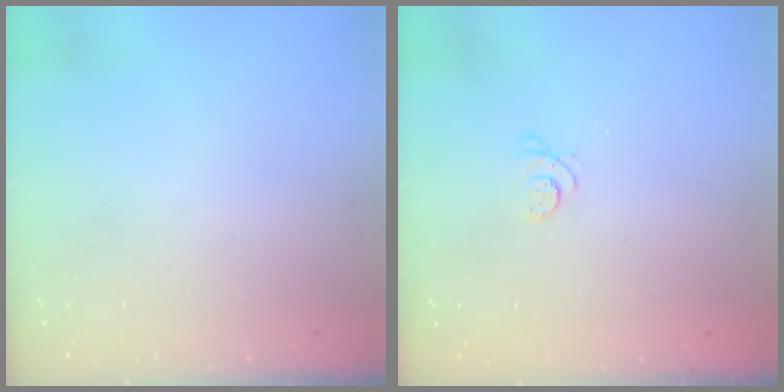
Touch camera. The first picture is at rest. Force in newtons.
{"total": 2.8, "press": 2.8, "slide": 0.4}